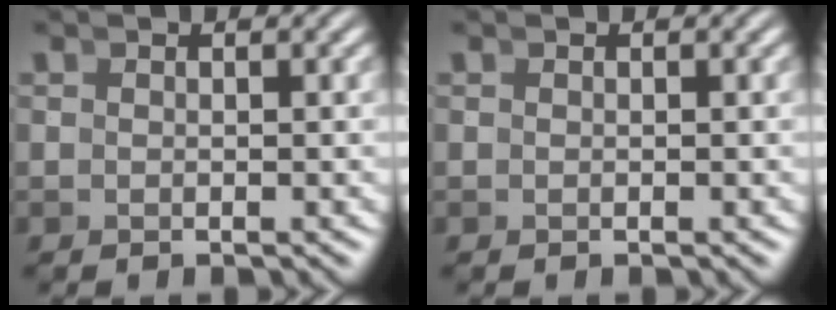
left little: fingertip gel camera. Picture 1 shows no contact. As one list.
[{"total": 0.0}]